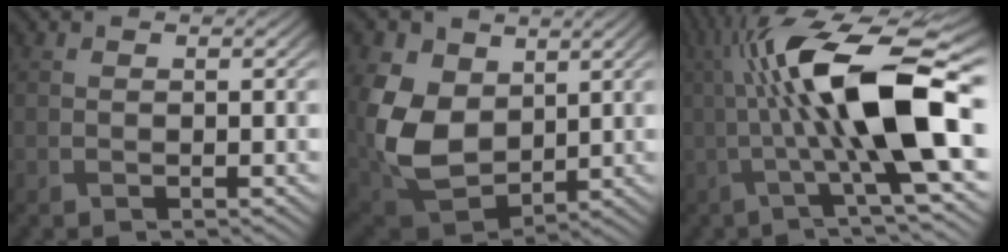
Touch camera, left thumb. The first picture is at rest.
{"total": 13.6, "force": [2.0, 9.8, 9.2], "torque": [-0.252, -0.016, 0.043]}
{"total": 14.8, "force": [0.2, 3.2, 14.5], "torque": [-0.243, 0.021, -0.001]}